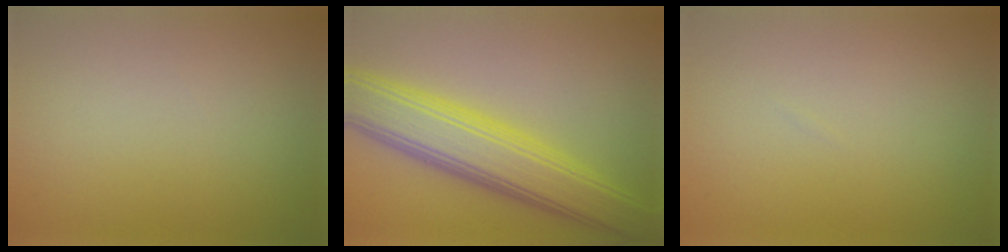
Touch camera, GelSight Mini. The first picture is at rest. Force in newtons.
{"total": 8.1, "press": 8.1, "slide": 0.1}
{"total": 0.0}